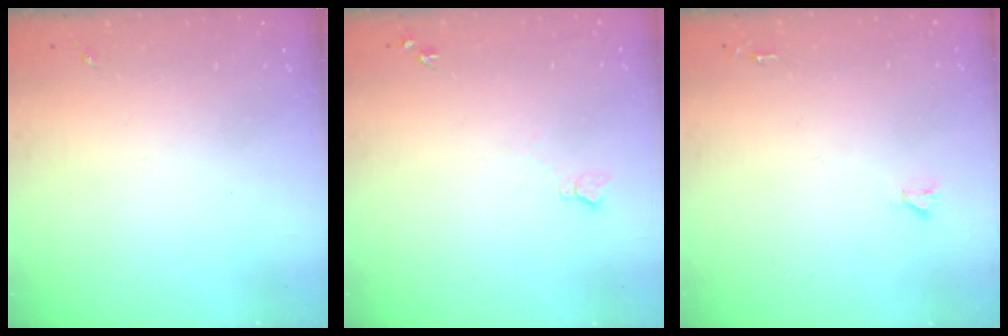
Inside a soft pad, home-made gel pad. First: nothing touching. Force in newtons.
{"total": 5.5, "press": 5.5, "slide": 0.7}
{"total": 1.6, "press": 1.6, "slide": 0.1}